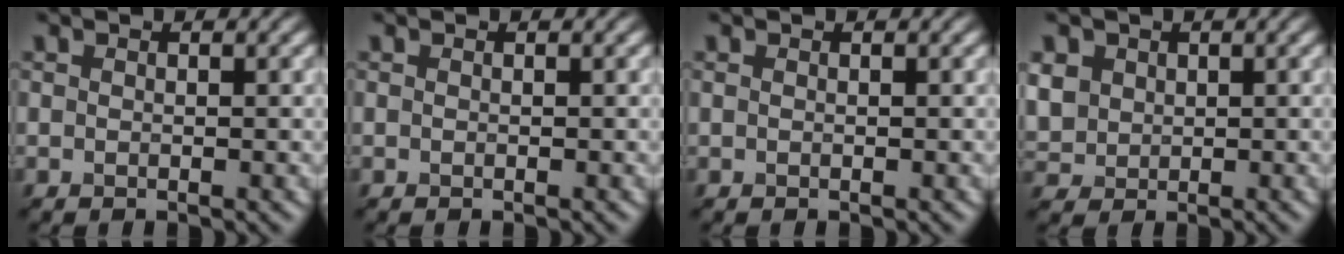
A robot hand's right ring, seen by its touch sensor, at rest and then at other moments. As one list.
[{"total": 0.0}, {"total": 0.0}, {"total": 2.5, "force": [0.9, 2.3, 0.4], "torque": [-0.046, 0.018, 0.044]}]